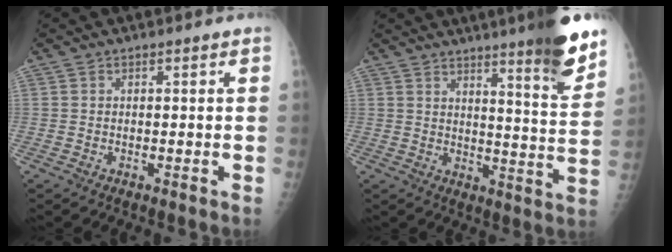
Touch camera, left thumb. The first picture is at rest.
{"total": 13.9, "force": [9.9, 1.2, 9.7], "torque": [-0.114, -0.069, 0.133]}